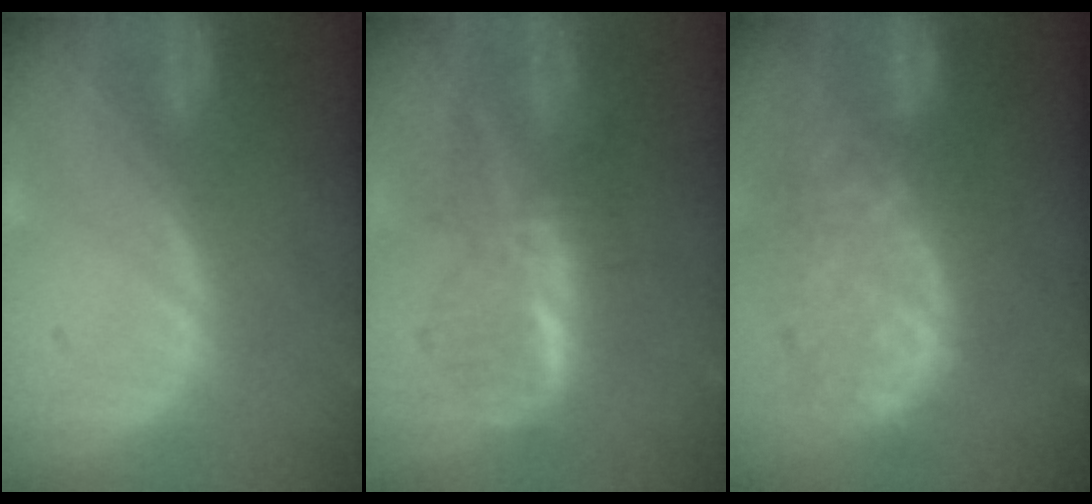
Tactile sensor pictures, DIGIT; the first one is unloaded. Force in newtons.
{"total": 5.8, "press": 5.7, "slide": 0.8}
{"total": 11.4, "press": 9.7, "slide": 5.9}